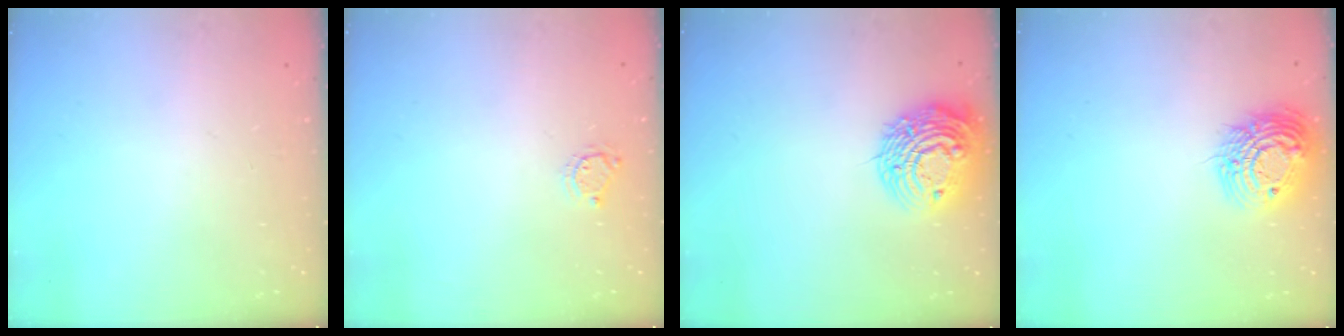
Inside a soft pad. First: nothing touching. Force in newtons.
{"total": 4.1, "press": 4.1, "slide": 0.4}
{"total": 14.1, "press": 14.0, "slide": 1.1}
{"total": 15.5, "press": 15.4, "slide": 1.2}